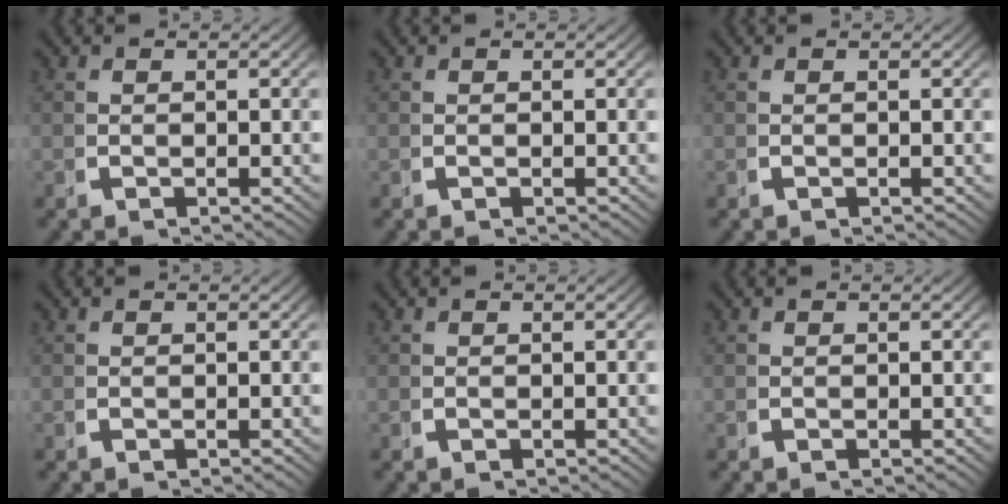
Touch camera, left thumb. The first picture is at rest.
{"total": 0.0}
{"total": 0.0}
{"total": 0.0}
{"total": 0.0}
{"total": 0.0}